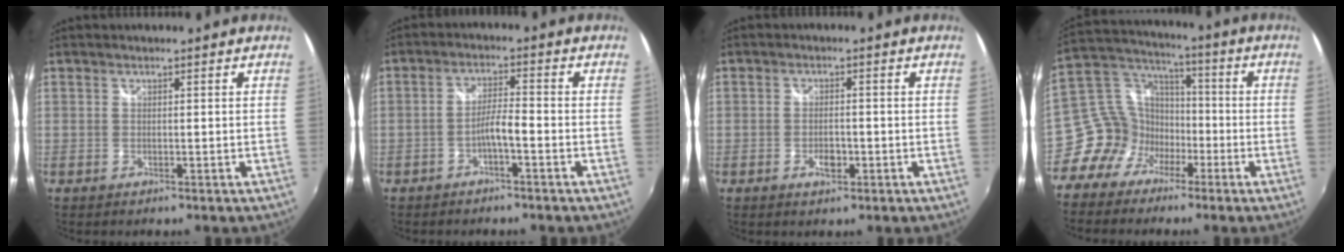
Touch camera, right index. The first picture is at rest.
{"total": 3.5, "force": [-2.1, 0.1, 2.8], "torque": [-0.060, 0.008, -0.036]}
{"total": 3.1, "force": [-1.3, 1.6, 2.4], "torque": [-0.044, -0.003, -0.022]}
{"total": 10.9, "force": [-5.7, 8.7, 3.3], "torque": [-0.074, 0.039, -0.106]}